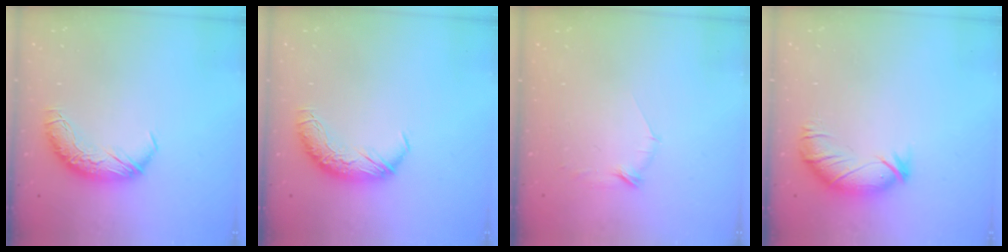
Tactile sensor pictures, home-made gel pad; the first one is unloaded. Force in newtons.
{"total": 0.0}
{"total": 7.9, "press": 7.9, "slide": 0.7}
{"total": 2.9, "press": 2.3, "slide": 1.7}